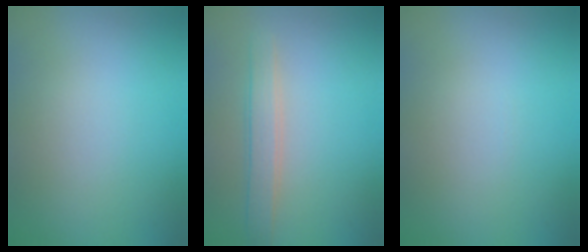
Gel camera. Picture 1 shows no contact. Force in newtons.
{"total": 2.4, "press": 2.4, "slide": 0.2}
{"total": 0.0}